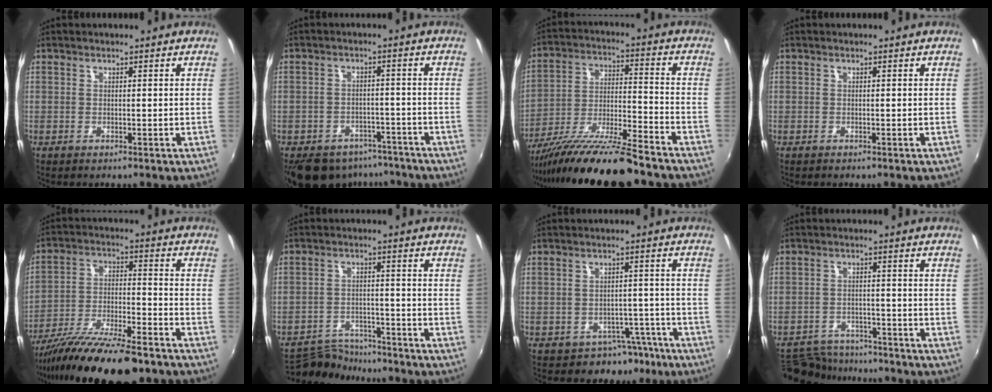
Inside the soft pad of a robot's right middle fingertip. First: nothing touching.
{"total": 14.1, "force": [-10.7, 7.8, 5.0], "torque": [-0.116, 0.009, -0.133]}
{"total": 17.2, "force": [-14.1, 0.8, 9.9], "torque": [-0.197, -0.032, -0.248]}
{"total": 0.0}
{"total": 18.2, "force": [-14.3, 3.3, 10.7], "torque": [-0.205, -0.045, -0.243]}
{"total": 8.6, "force": [-8.2, 2.4, 1.4], "torque": [-0.051, 0.006, -0.133]}
{"total": 6.3, "force": [-4.5, 4.3, 1.2], "torque": [-0.019, 0.029, -0.047]}
{"total": 11.0, "force": [-9.9, 3.9, 2.6], "torque": [-0.074, 0.005, -0.154]}